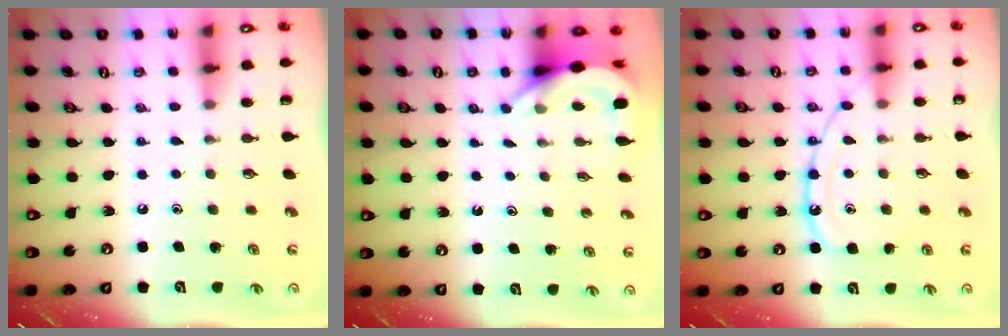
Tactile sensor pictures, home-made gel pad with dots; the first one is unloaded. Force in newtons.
{"total": 5.5, "press": 5.5, "slide": 0.3}
{"total": 12.3, "press": 12.2, "slide": 1.3}